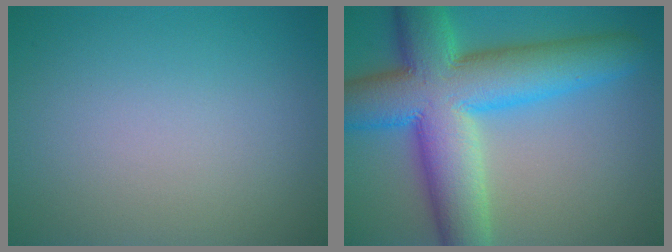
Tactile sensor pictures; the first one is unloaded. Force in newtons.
{"total": 12.9, "press": 12.9, "slide": 0.3}